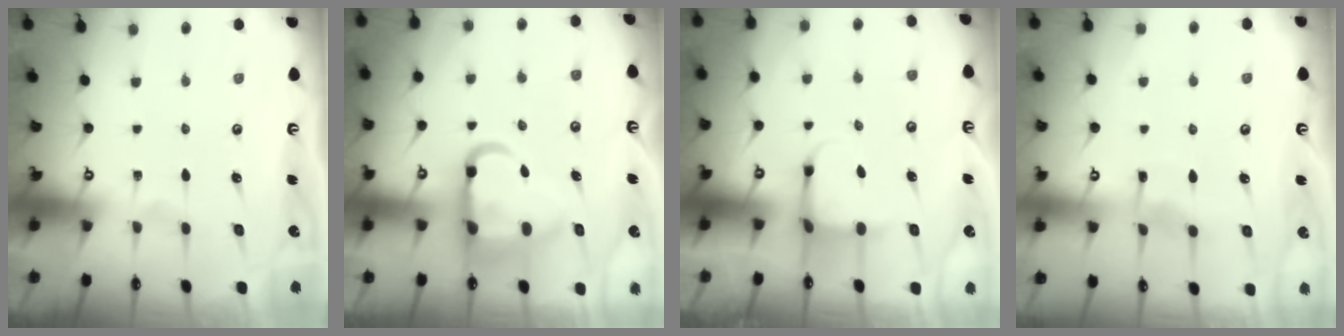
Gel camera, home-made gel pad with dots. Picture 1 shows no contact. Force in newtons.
{"total": 12.8, "press": 12.7, "slide": 1.7}
{"total": 3.8, "press": 3.6, "slide": 1.2}
{"total": 5.5, "press": 5.5, "slide": 0.7}